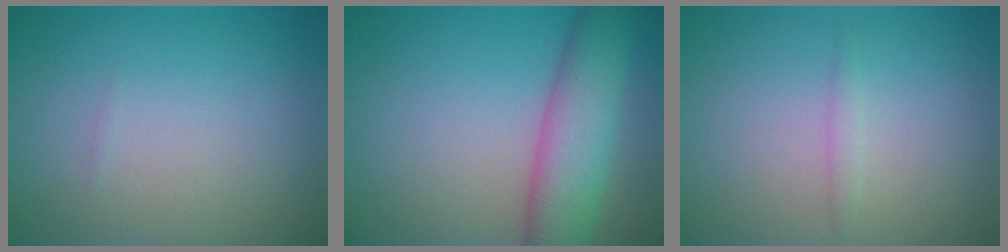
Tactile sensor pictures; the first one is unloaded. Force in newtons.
{"total": 6.7, "press": 6.7, "slide": 0.2}
{"total": 0.8, "press": 0.8, "slide": 0.0}